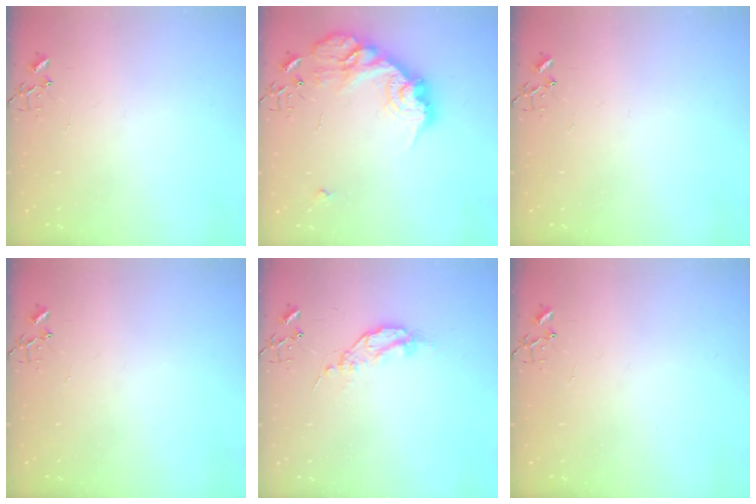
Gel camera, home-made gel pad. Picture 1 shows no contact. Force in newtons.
{"total": 19.5, "press": 19.5, "slide": 1.3}
{"total": 0.0}
{"total": 0.0}
{"total": 6.6, "press": 6.5, "slide": 1.0}
{"total": 0.0}